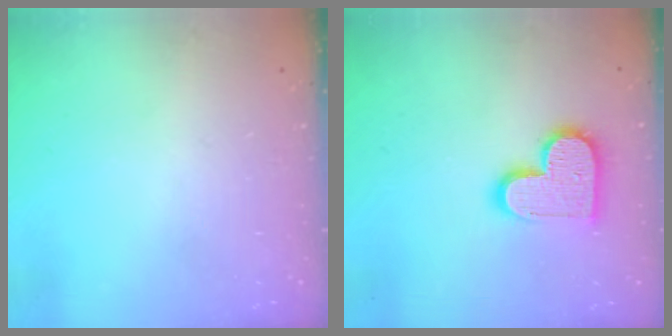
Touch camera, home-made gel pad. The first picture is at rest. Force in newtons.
{"total": 14.2, "press": 14.2, "slide": 1.1}